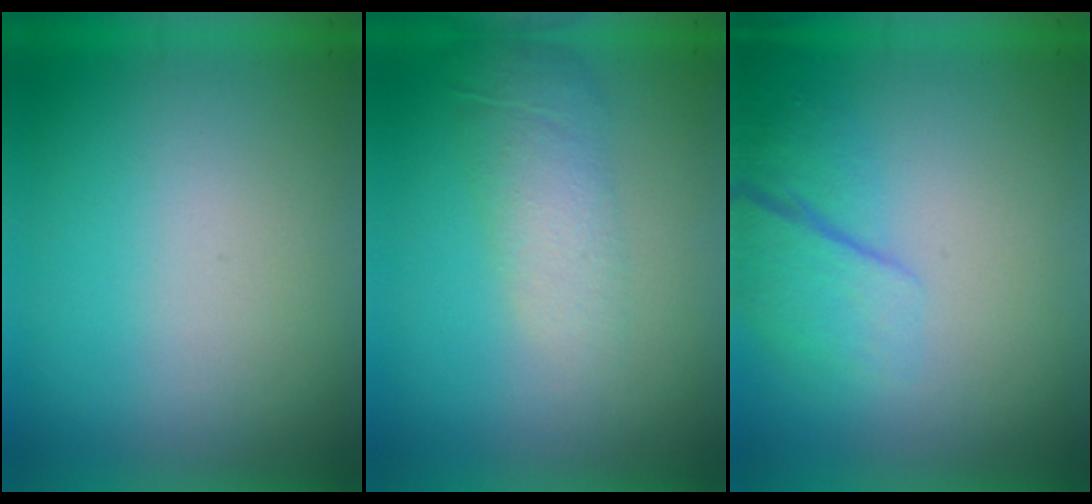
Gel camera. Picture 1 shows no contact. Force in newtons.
{"total": 2.0}
{"total": 2.6}